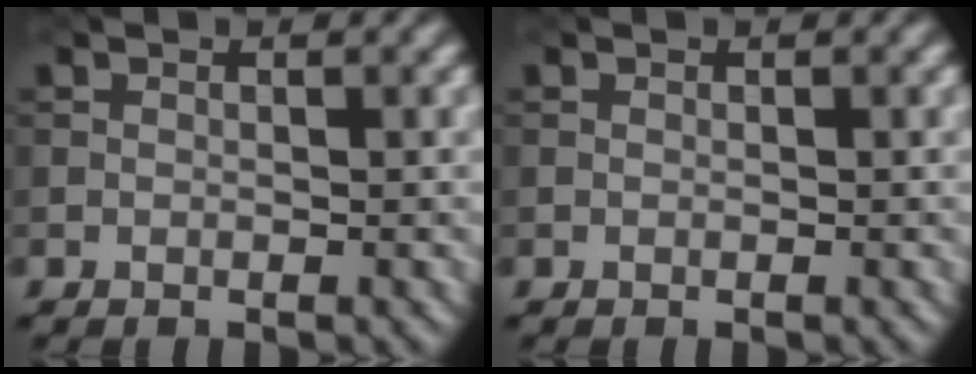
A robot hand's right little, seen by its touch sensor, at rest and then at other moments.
{"total": 0.0}